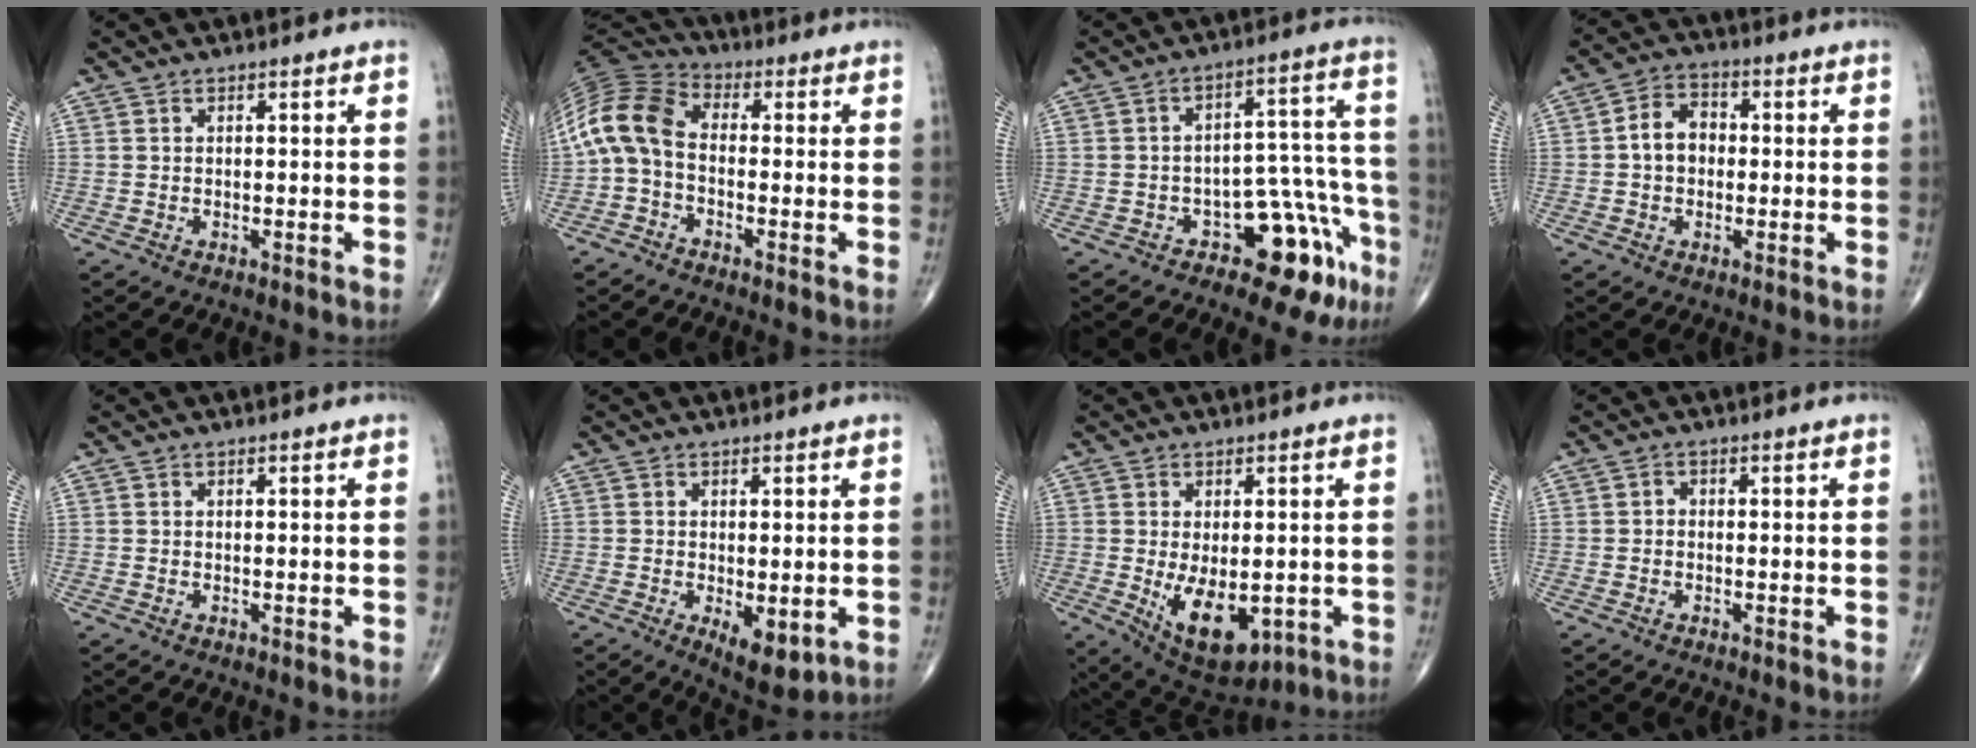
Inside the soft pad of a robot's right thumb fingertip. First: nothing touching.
{"total": 11.0, "force": [-1.4, 6.9, 8.4], "torque": [-0.169, 0.035, -0.045]}
{"total": 13.4, "force": [-7.7, 6.8, 8.6], "torque": [-0.049, 0.089, -0.101]}
{"total": 6.5, "force": [-0.1, 5.0, 4.2], "torque": [-0.054, 0.020, -0.012]}
{"total": 0.0}
{"total": 6.7, "force": [-1.7, 3.1, 5.7], "torque": [-0.077, -0.017, -0.016]}
{"total": 11.7, "force": [-2.4, 6.4, 9.5], "torque": [-0.132, -0.015, -0.016]}
{"total": 0.8, "force": [-0.3, 0.6, 0.3], "torque": [0.004, 0.002, -0.011]}